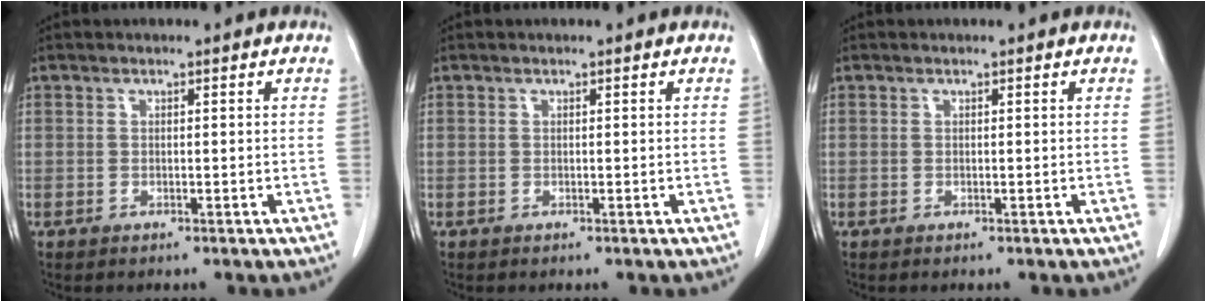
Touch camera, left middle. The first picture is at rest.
{"total": 0.0}
{"total": 0.0}